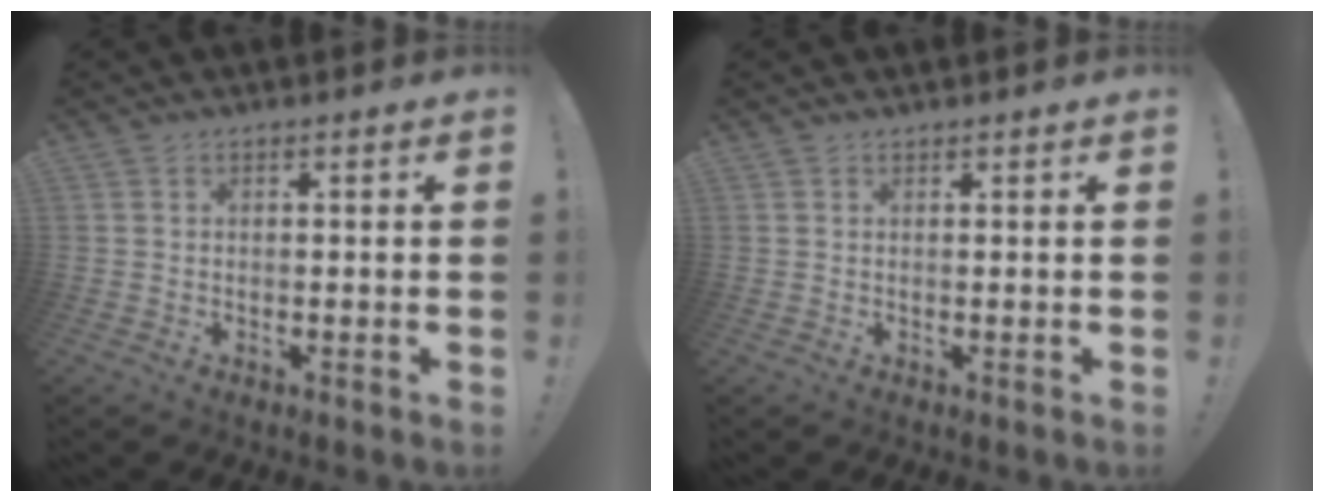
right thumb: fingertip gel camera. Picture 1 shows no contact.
{"total": 0.6, "force": [0.5, 0.2, -0.3], "torque": [0.008, -0.001, 0.008]}